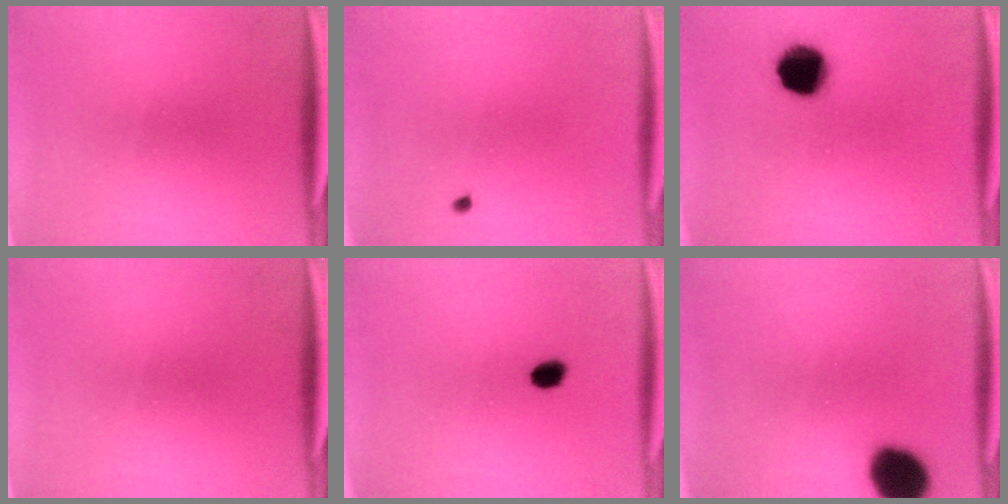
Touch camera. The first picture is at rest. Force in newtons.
{"total": 0.5}
{"total": 10.6}
{"total": 0.0}
{"total": 2.6}
{"total": 12.4}